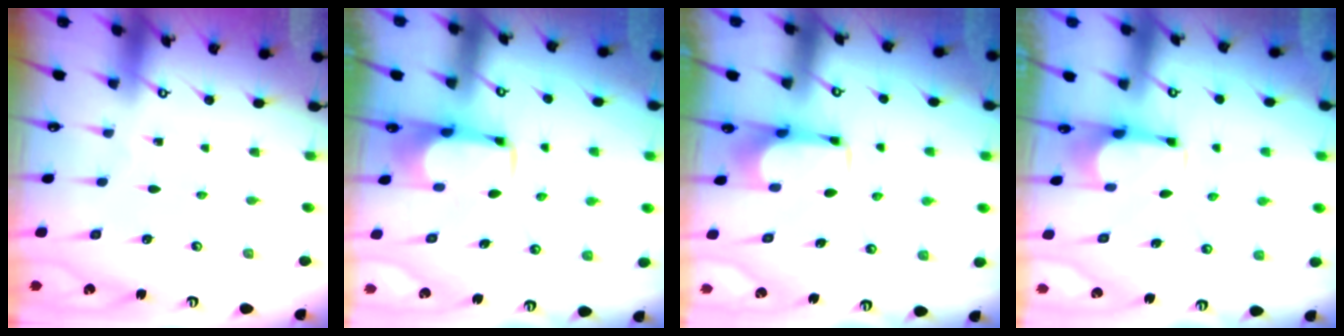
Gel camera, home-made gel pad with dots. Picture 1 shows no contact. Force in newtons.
{"total": 2.0, "press": 2.0, "slide": 0.4}
{"total": 1.5, "press": 1.5, "slide": 0.5}
{"total": 2.8, "press": 2.6, "slide": 1.0}